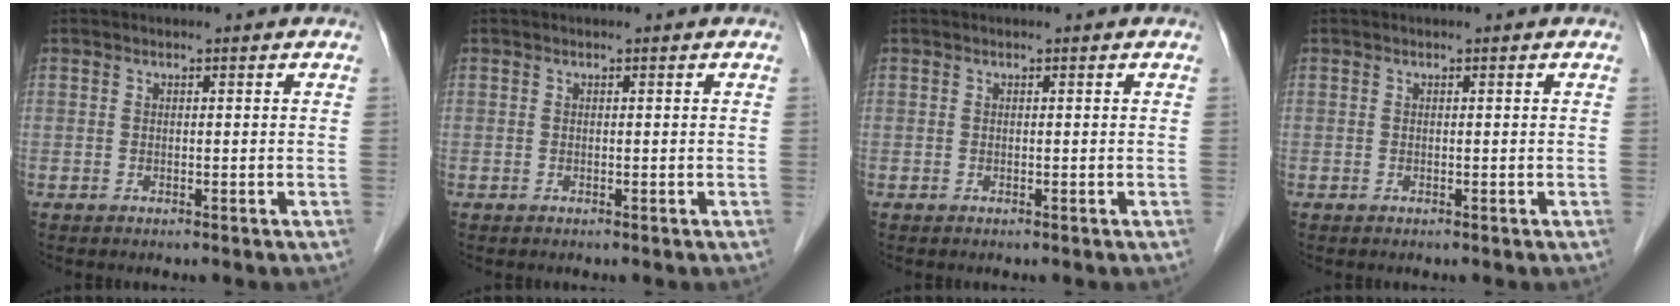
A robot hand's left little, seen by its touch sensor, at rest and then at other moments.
{"total": 0.0}
{"total": 0.0}
{"total": 0.0}